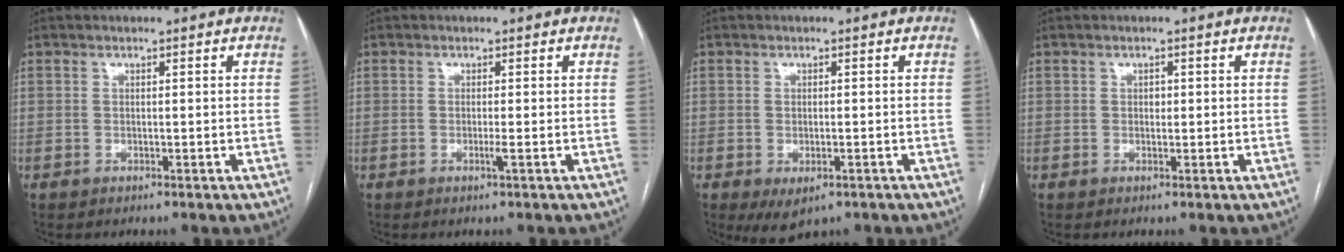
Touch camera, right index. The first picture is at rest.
{"total": 0.8, "force": [-0.3, -0.2, 0.7], "torque": [-0.014, -0.002, -0.005]}
{"total": 4.3, "force": [-2.1, 2.0, 3.2], "torque": [-0.051, -0.009, -0.021]}
{"total": 0.8, "force": [0.1, 0.6, 0.5], "torque": [-0.006, 0.002, 0.000]}